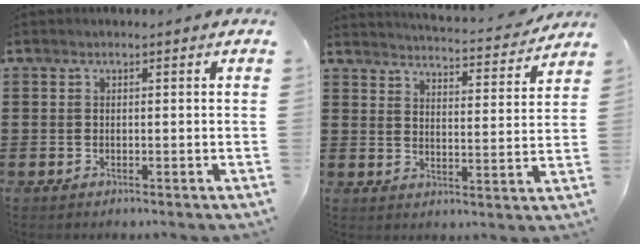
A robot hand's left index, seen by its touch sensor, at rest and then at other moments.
{"total": 3.9, "force": [3.8, -0.6, 0.6], "torque": [-0.023, -0.035, 0.059]}